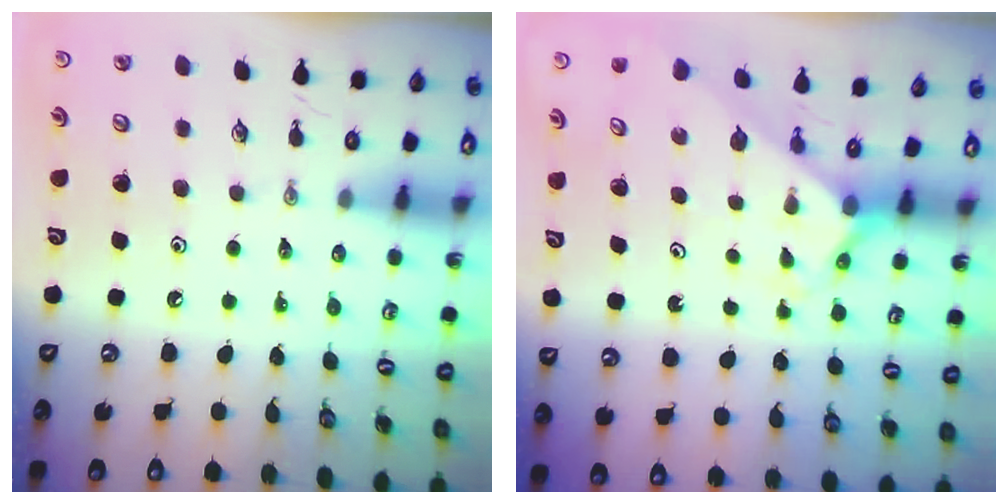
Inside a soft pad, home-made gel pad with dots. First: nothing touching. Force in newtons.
{"total": 2.0, "press": 2.0, "slide": 0.1}